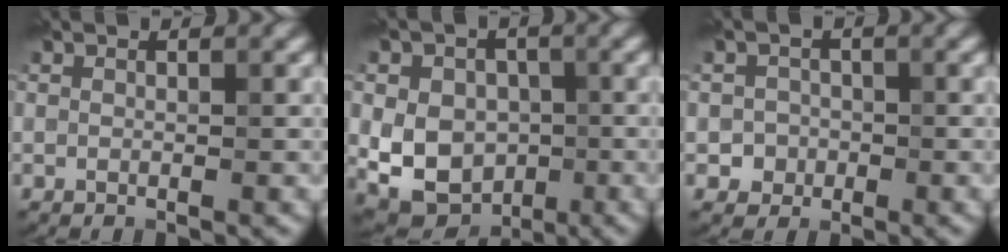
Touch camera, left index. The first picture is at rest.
{"total": 8.1, "force": [-0.8, 6.5, 4.7], "torque": [-0.061, -0.004, -0.028]}
{"total": 1.7, "force": [-0.5, 1.7, 0.2], "torque": [0.013, 0.001, -0.011]}